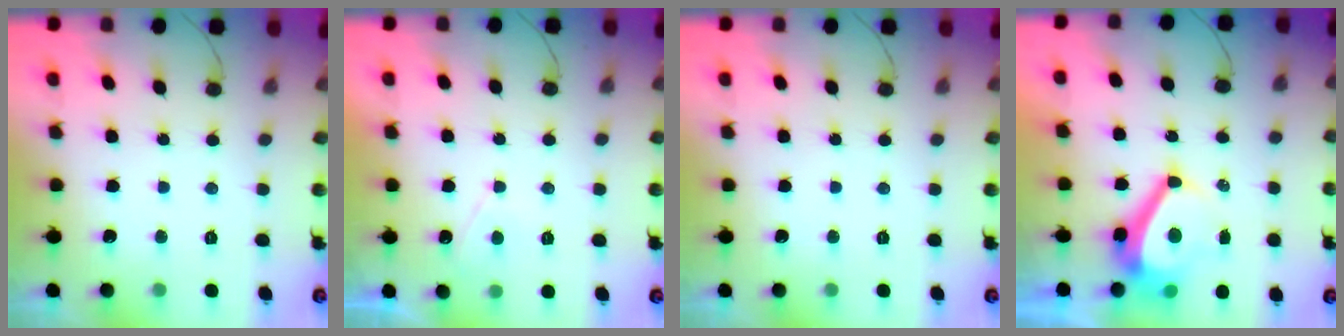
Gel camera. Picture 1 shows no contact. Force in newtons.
{"total": 2.3, "press": 2.2, "slide": 0.4}
{"total": 0.0}
{"total": 9.0, "press": 8.4, "slide": 3.1}